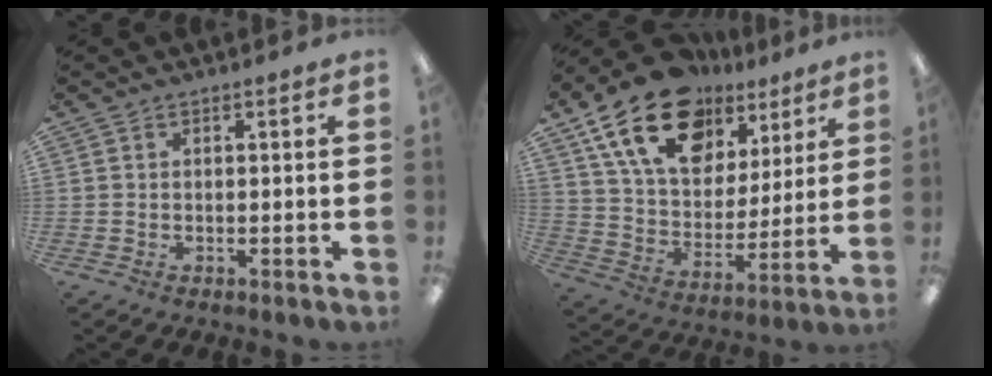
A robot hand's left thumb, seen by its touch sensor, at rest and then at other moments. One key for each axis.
{"total": 20.8, "fx": 12.4, "fy": 12.7, "fz": 10.8, "tx": -0.195, "ty": -0.053, "tz": 0.227}